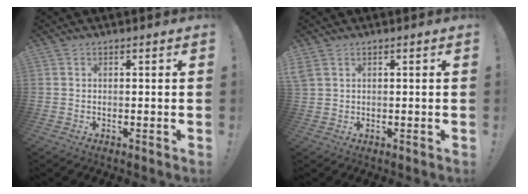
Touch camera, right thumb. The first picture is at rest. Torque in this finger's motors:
{"motor_torque": [1.00, 1.00, 0.89, 0.30, 0.08]}